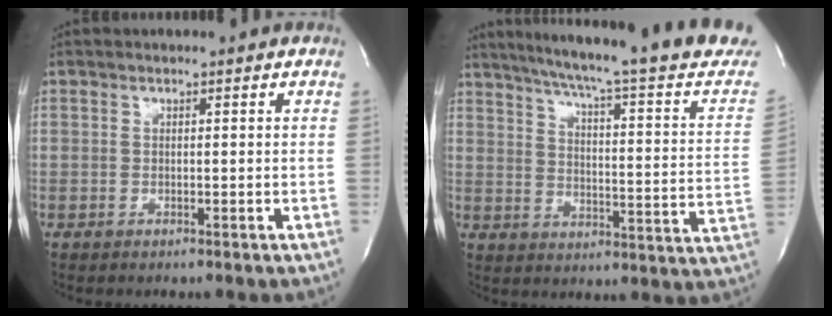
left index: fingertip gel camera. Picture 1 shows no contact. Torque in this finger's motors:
{"motor_torque": [0.05, -0.02, 0.31, 0.10]}